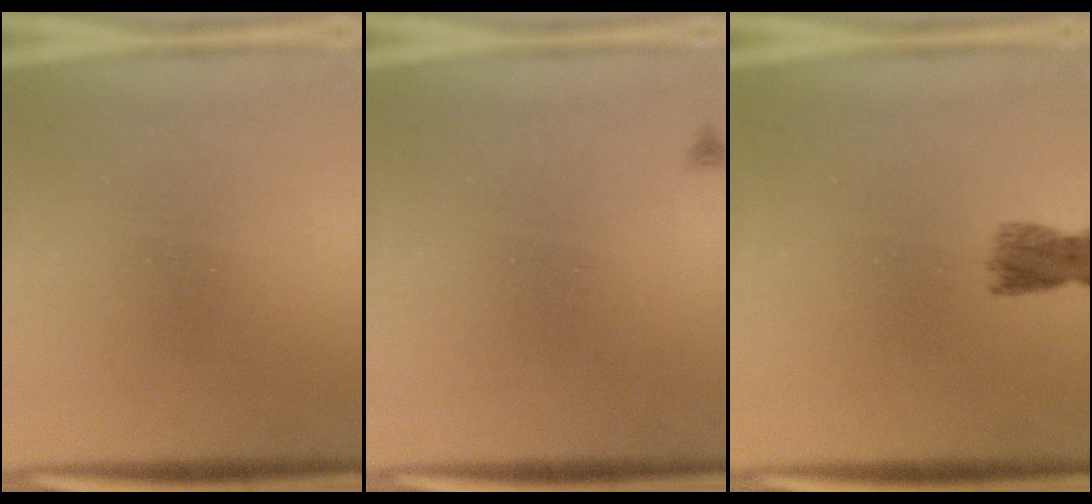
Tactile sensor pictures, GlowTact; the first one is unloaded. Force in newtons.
{"total": 0.9}
{"total": 4.1}